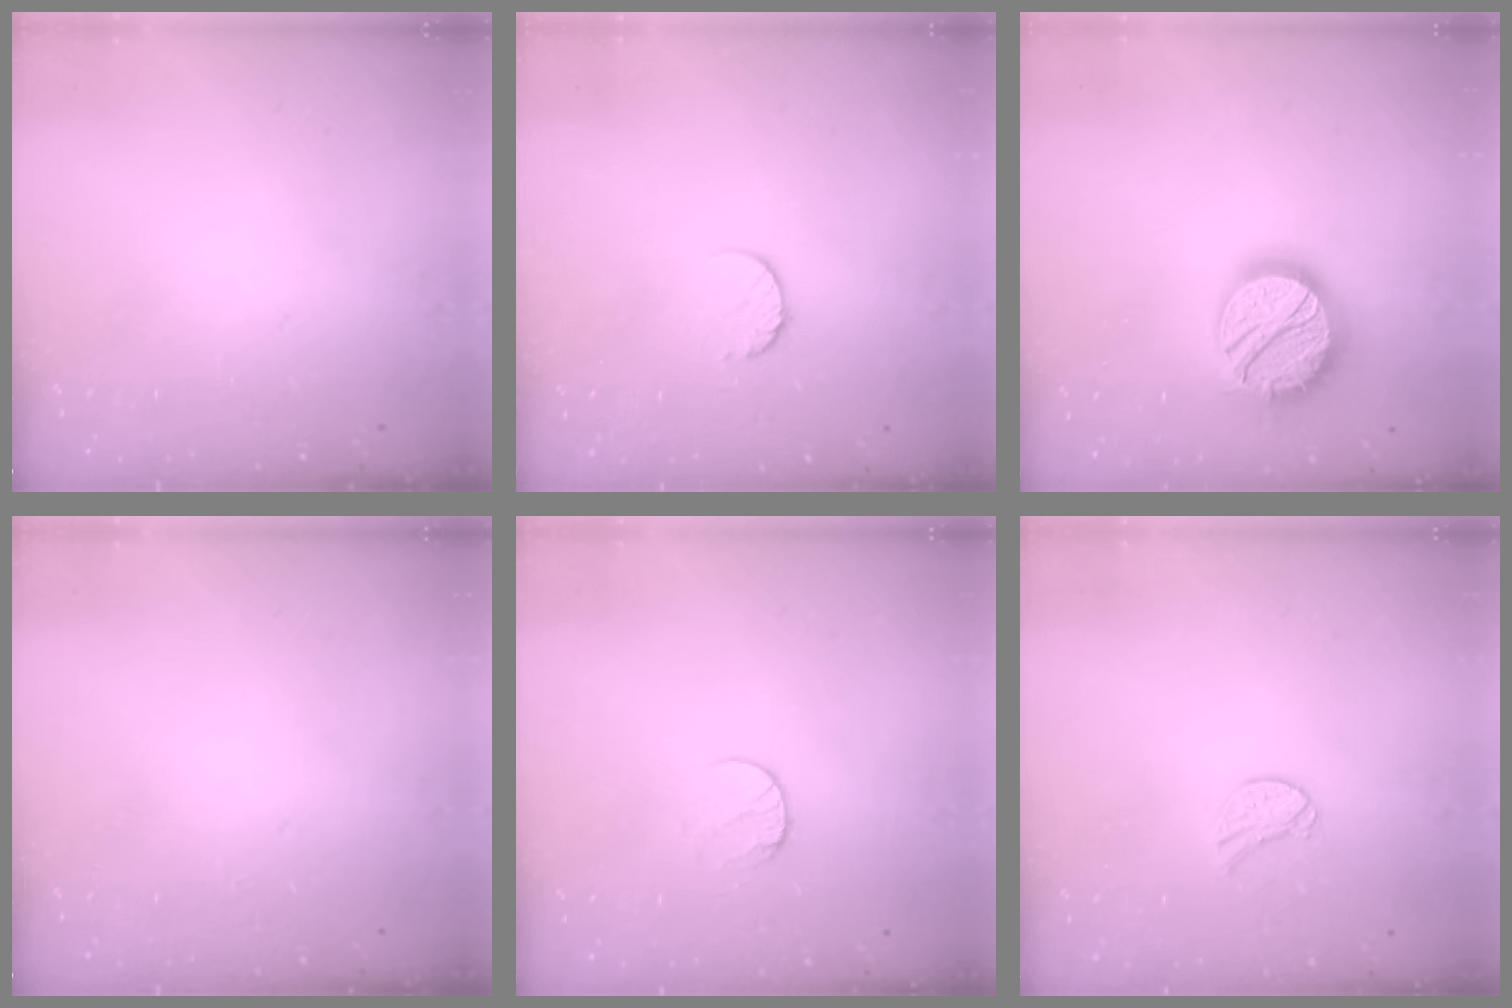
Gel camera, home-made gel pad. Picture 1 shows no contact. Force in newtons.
{"total": 6.5, "press": 6.5, "slide": 0.6}
{"total": 18.0, "press": 18.0, "slide": 1.2}
{"total": 0.0}
{"total": 6.7, "press": 6.7, "slide": 0.5}
{"total": 7.7, "press": 7.7, "slide": 0.2}